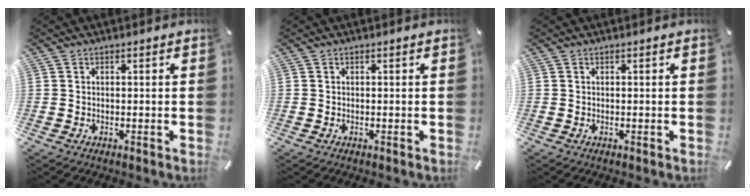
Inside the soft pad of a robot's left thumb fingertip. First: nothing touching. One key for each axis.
{"total": 0.0}
{"total": 0.0}